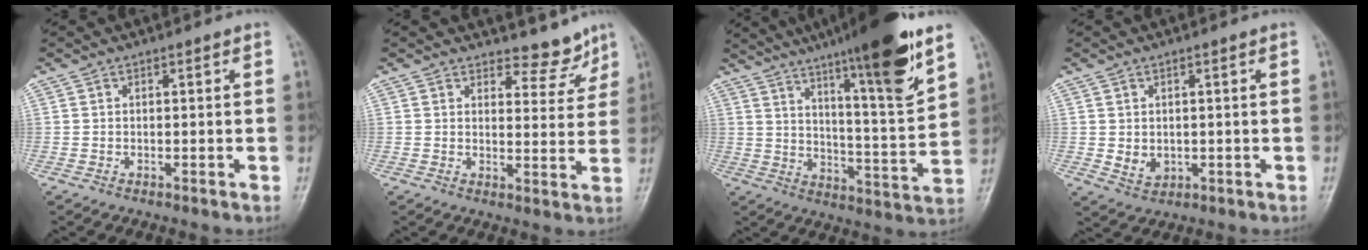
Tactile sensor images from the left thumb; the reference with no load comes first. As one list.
[{"total": 5.6, "force": [5.1, 2.3, 0.8], "torque": [0.012, -0.049, 0.066]}, {"total": 20.1, "force": [12.9, 1.8, 15.3], "torque": [-0.213, -0.061, 0.201]}, {"total": 3.4, "force": [0.2, 2.7, 2.1], "torque": [-0.027, -0.008, 0.014]}]